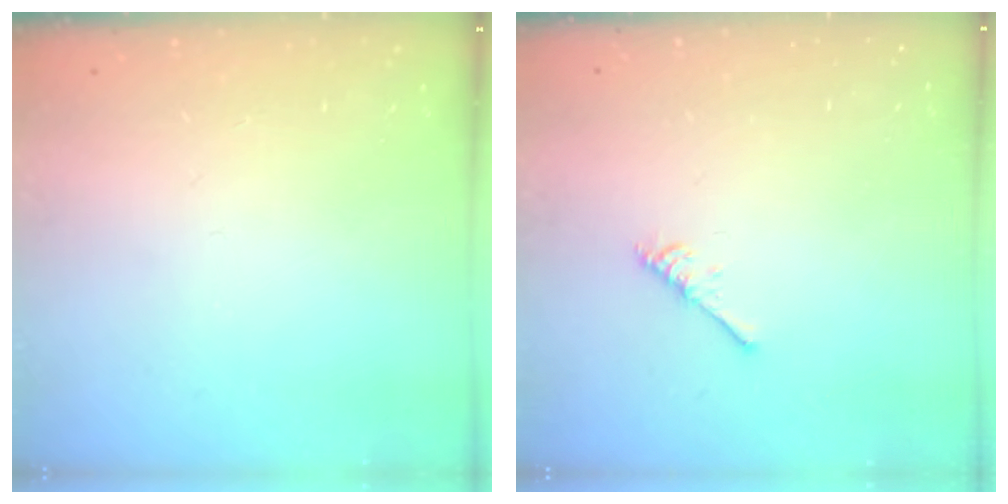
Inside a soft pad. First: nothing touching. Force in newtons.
{"total": 2.7, "press": 2.7, "slide": 0.5}